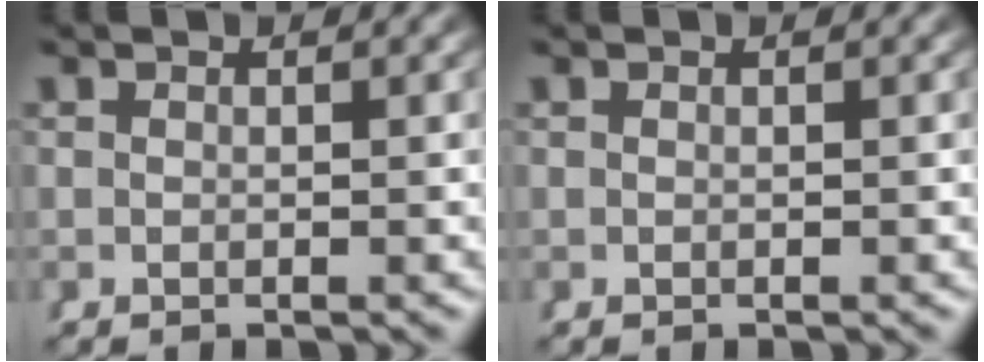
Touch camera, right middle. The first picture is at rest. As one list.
[{"total": 0.0}]